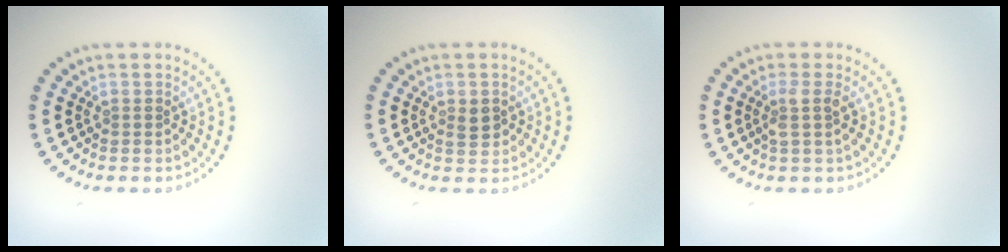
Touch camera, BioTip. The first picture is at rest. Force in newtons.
{"total": 1.5, "press": 1.5, "slide": 0.2}
{"total": 1.6, "press": 1.3, "slide": 1.0}